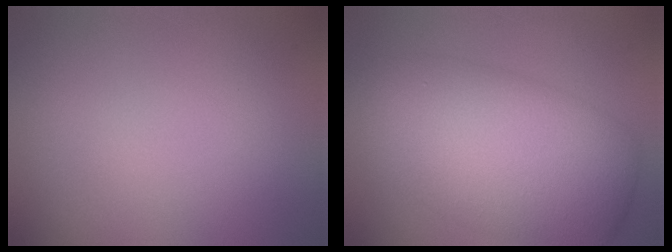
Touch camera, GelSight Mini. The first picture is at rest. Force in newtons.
{"total": 10.2, "press": 10.1, "slide": 0.5}